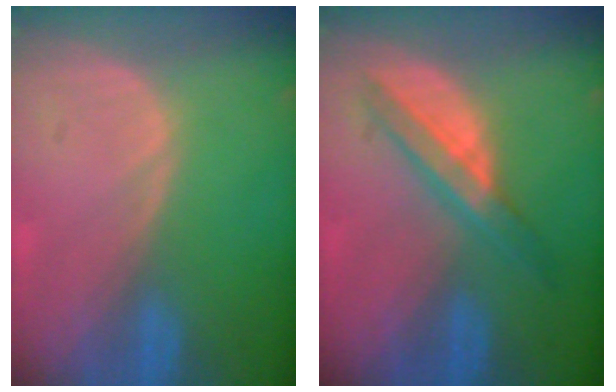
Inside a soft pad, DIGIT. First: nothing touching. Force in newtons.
{"total": 5.3, "press": 5.3, "slide": 0.3}